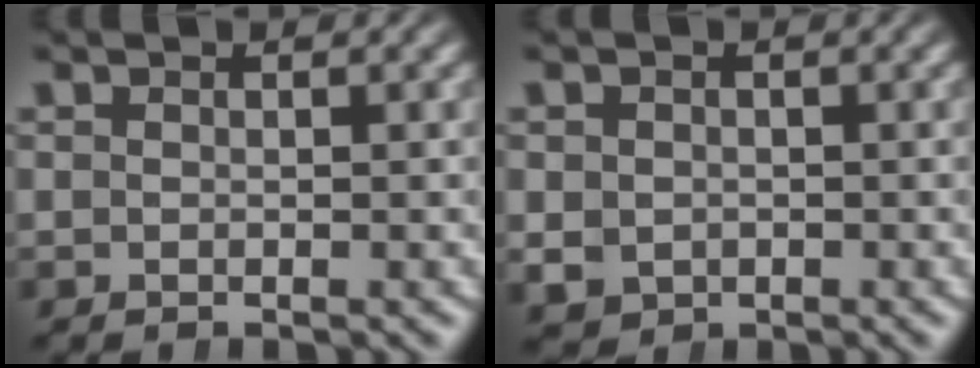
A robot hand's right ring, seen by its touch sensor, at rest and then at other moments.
{"total": 3.0, "force": [-0.7, 2.7, 1.1], "torque": [-0.030, -0.025, 0.005]}